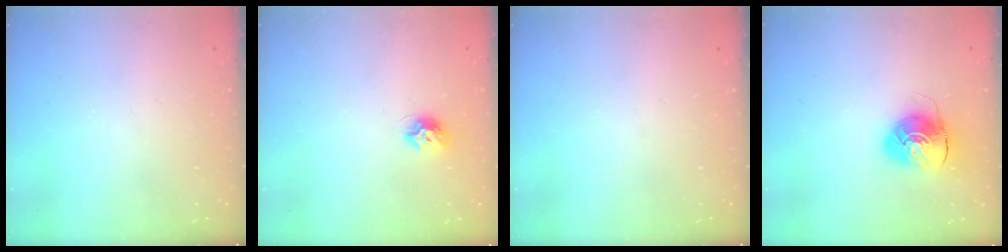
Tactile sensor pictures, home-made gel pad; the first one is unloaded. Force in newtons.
{"total": 7.4, "press": 7.4, "slide": 0.2}
{"total": 0.0}
{"total": 9.1, "press": 9.1, "slide": 0.5}